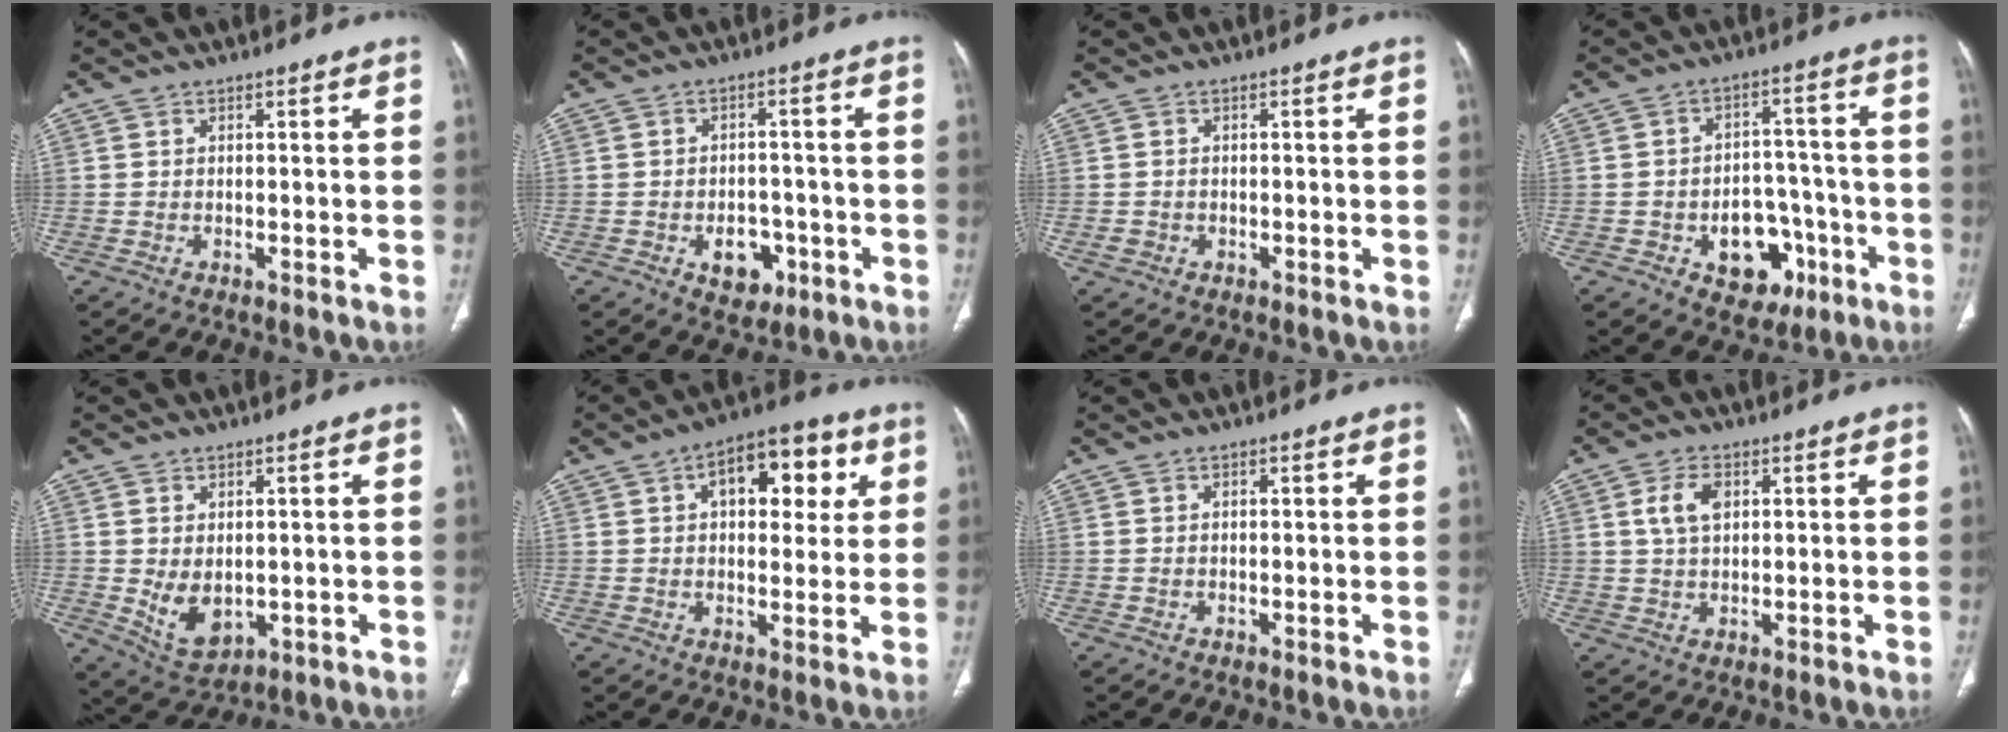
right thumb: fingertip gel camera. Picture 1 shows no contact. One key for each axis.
{"total": 6.5, "fx": -2.6, "fy": 4.6, "fz": 3.8, "tx": -0.026, "ty": 0.017, "tz": -0.029}
{"total": 1.3, "fx": -0.5, "fy": 1.1, "fz": 0.4, "tx": -0.008, "ty": 0.006, "tz": -0.007}
{"total": 11.8, "fx": -4.9, "fy": 8.3, "fz": 6.9, "tx": -0.050, "ty": 0.046, "tz": -0.058}
{"total": 6.7, "fx": -0.3, "fy": 4.5, "fz": 5.0, "tx": -0.075, "ty": -0.012, "tz": 0.017}
{"total": 13.6, "fx": 4.5, "fy": 7.4, "fz": 10.4, "tx": -0.104, "ty": 0.009, "tz": 0.061}
{"total": 0.6, "fx": 0.2, "fy": 0.3, "fz": 0.5, "tx": -0.010, "ty": 0.004, "tz": 0.004}
{"total": 5.1, "fx": 1.6, "fy": 3.0, "fz": 3.8, "tx": -0.074, "ty": 0.002, "tz": 0.030}